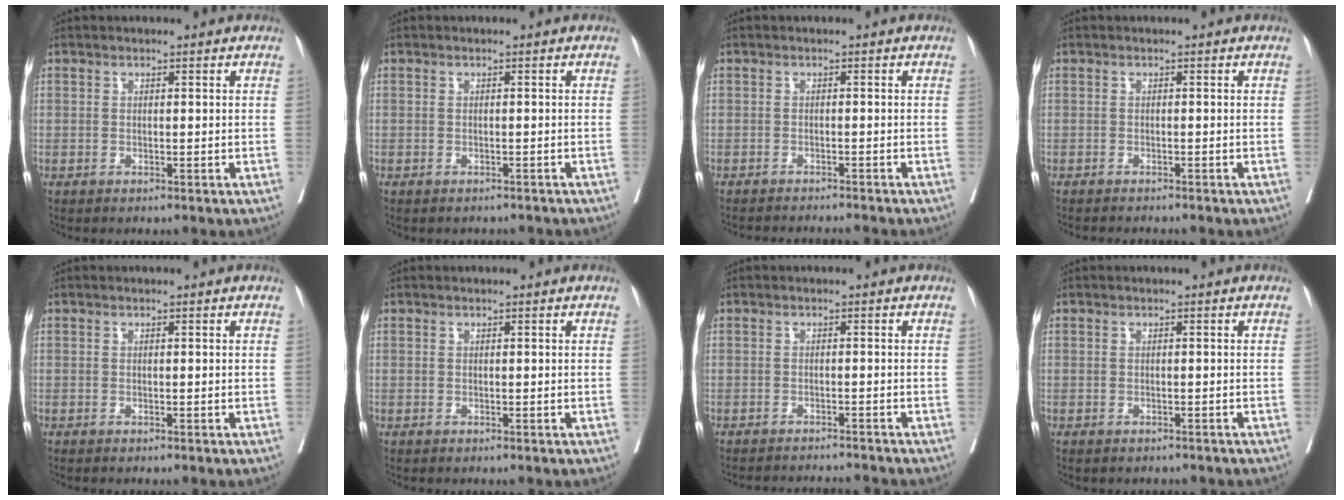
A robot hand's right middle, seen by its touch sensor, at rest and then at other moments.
{"total": 4.7, "force": [-4.3, 1.3, 1.4], "torque": [-0.018, 0.001, -0.049]}
{"total": 8.8, "force": [-8.4, -0.1, 2.8], "torque": [-0.021, -0.012, -0.107]}
{"total": 5.6, "force": [-5.2, 0.2, 2.2], "torque": [-0.018, -0.009, -0.070]}
{"total": 3.4, "force": [-3.1, 0.2, 1.5], "torque": [-0.015, -0.003, -0.041]}
{"total": 0.0}
{"total": 7.8, "force": [-7.6, -0.5, 1.4], "torque": [-0.010, -0.003, -0.102]}
{"total": 4.1, "force": [-3.7, 1.2, 1.4], "torque": [-0.019, 0.000, -0.044]}